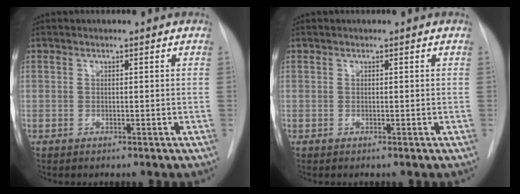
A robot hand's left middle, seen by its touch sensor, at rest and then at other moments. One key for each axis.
{"total": 0.0}